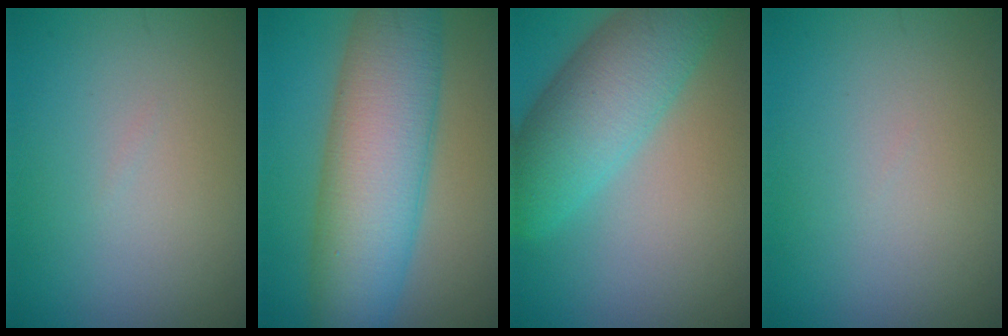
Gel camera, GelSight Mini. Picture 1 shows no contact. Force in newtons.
{"total": 10.7, "press": 10.7, "slide": 0.1}
{"total": 7.8, "press": 7.8, "slide": 0.2}
{"total": 0.0}